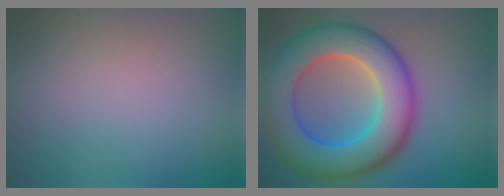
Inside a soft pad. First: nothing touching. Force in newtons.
{"total": 11.7, "press": 11.7, "slide": 0.3}